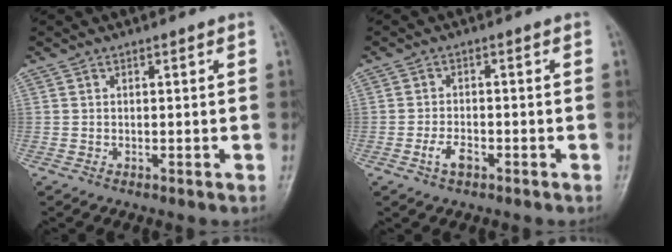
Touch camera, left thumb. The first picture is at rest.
{"total": 3.0, "force": [-1.7, 1.5, 2.0], "torque": [-0.041, 0.011, -0.031]}